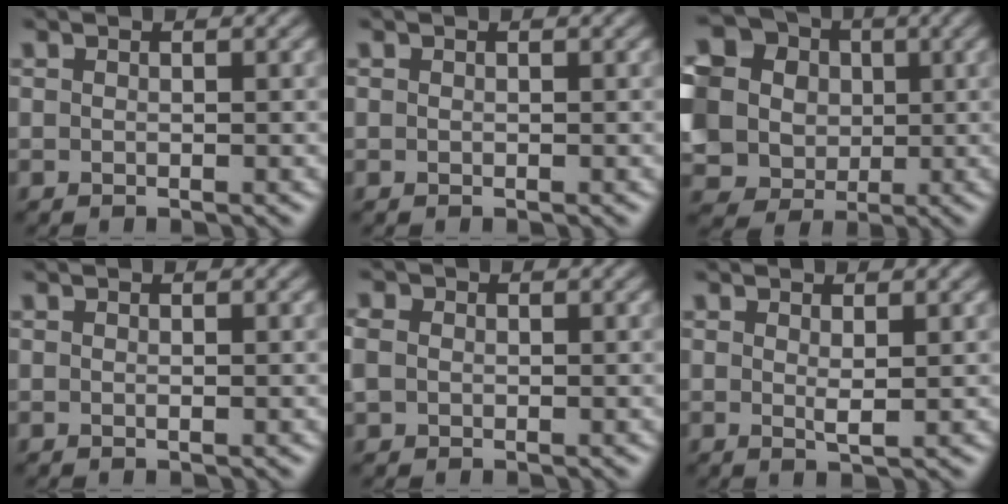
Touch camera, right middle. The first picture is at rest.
{"total": 0.0}
{"total": 12.9, "force": [0.9, 11.6, 5.6], "torque": [-0.178, 0.018, -0.001]}
{"total": 0.0}
{"total": 2.1, "force": [0.2, 1.9, 1.0], "torque": [-0.027, 0.005, -0.002]}
{"total": 1.1, "force": [0.4, 0.1, 1.0], "torque": [-0.019, -0.004, 0.006]}